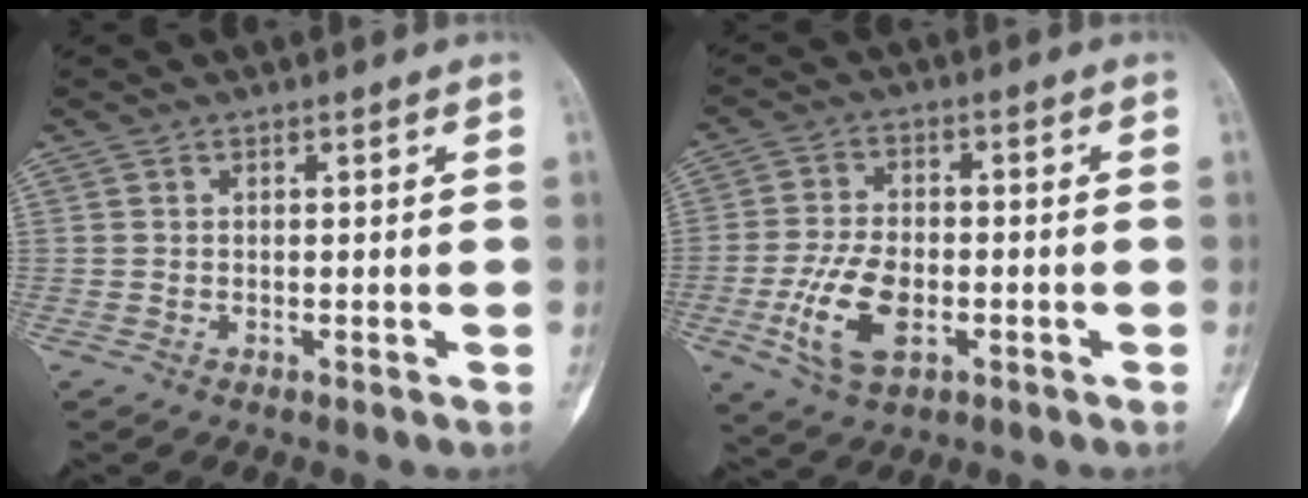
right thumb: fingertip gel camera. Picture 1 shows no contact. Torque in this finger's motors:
{"motor_torque": [0.02, 0.31, 0.44, 0.27, 0.26]}